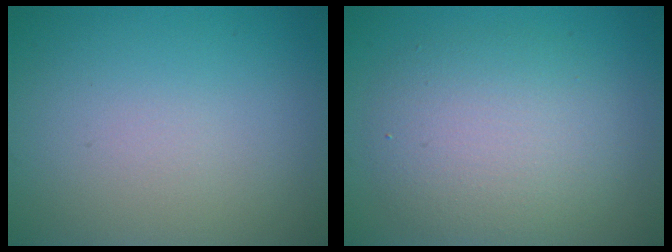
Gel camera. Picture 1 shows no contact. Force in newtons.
{"total": 5.2, "press": 5.2, "slide": 0.4}